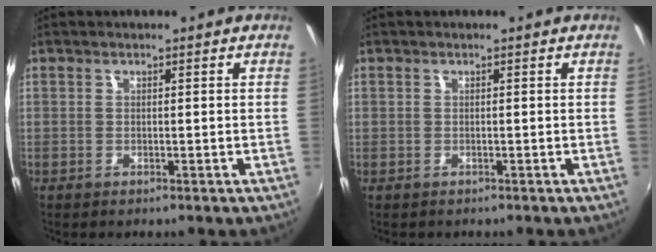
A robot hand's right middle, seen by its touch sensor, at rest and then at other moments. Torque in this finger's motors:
{"motor_torque": [-2.14, 0.00, -1.05, -0.21]}